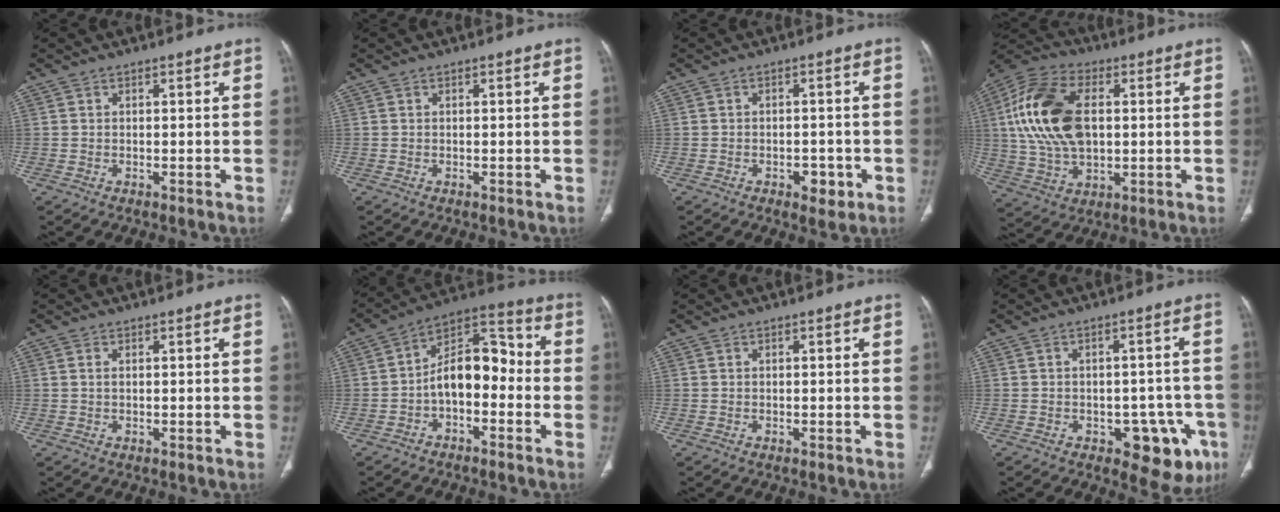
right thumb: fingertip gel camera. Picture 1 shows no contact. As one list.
[{"total": 0.0}, {"total": 3.9, "force": [-1.7, 2.4, 2.6], "torque": [-0.021, 0.007, -0.017]}, {"total": 19.3, "force": [2.6, 11.5, 15.3], "torque": [-0.304, 0.008, 0.049]}, {"total": 0.9, "force": [0.2, 0.5, 0.7], "torque": [-0.020, 0.004, 0.007]}, {"total": 11.8, "force": [-2.4, 7.1, 9.1], "torque": [-0.119, 0.052, -0.053]}, {"total": 0.0}, {"total": 10.3, "force": [-4.6, 5.7, 7.3], "torque": [-0.051, 0.020, -0.050]}]